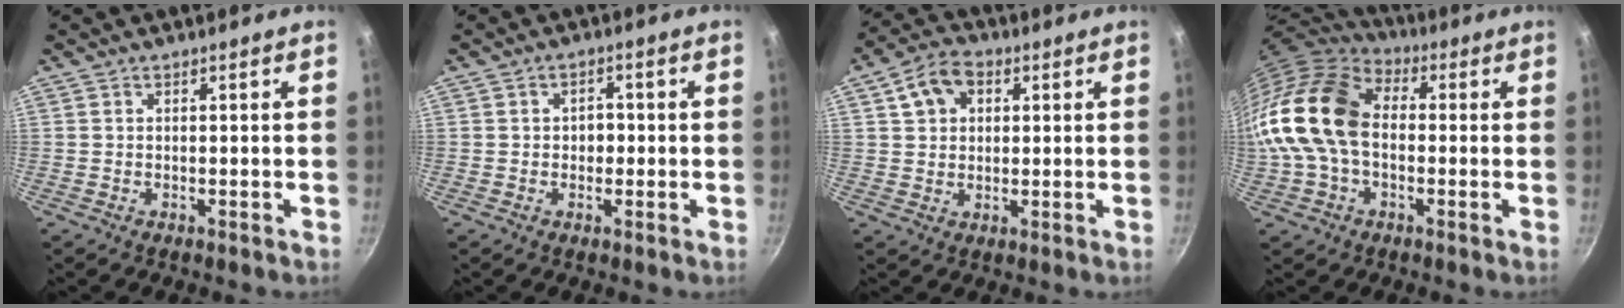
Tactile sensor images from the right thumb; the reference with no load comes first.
{"total": 2.8, "force": [-0.2, 2.3, 1.6], "torque": [-0.005, 0.009, -0.005]}
{"total": 7.8, "force": [2.5, 5.7, 4.6], "torque": [-0.062, 0.010, 0.037]}
{"total": 17.8, "force": [-0.5, 12.2, 12.9], "torque": [-0.236, 0.038, -0.025]}